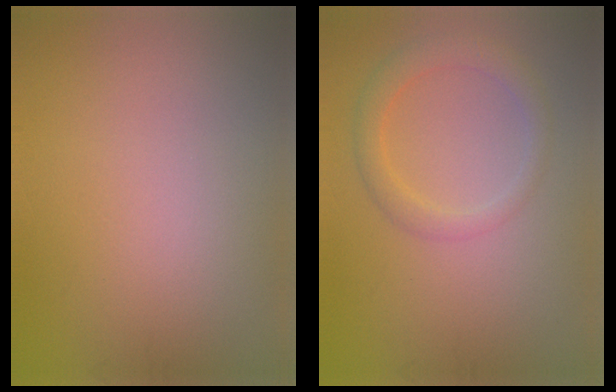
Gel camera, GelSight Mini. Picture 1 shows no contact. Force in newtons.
{"total": 2.7, "press": 2.7, "slide": 0.1}